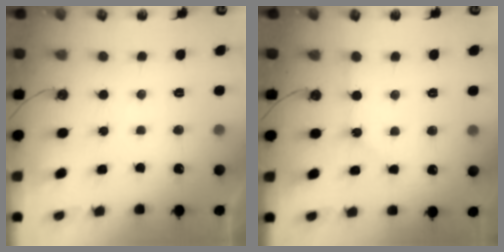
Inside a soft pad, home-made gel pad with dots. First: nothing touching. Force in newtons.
{"total": 1.5, "press": 1.5, "slide": 0.3}